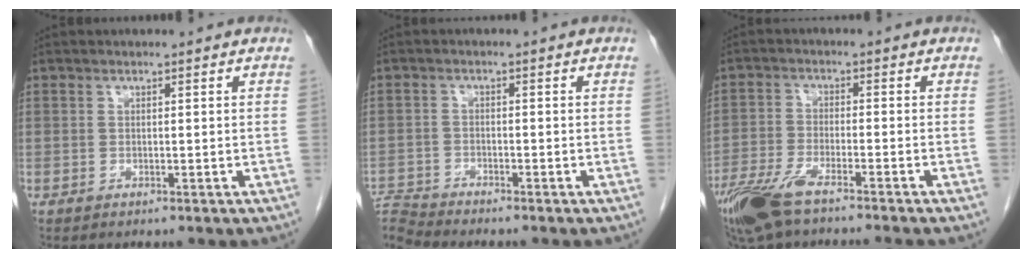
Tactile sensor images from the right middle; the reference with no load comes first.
{"total": 4.9, "force": [-4.8, -1.0, -0.3], "torque": [-0.001, -0.003, -0.091]}
{"total": 9.1, "force": [-7.0, 0.7, 5.8], "torque": [-0.110, -0.021, -0.127]}